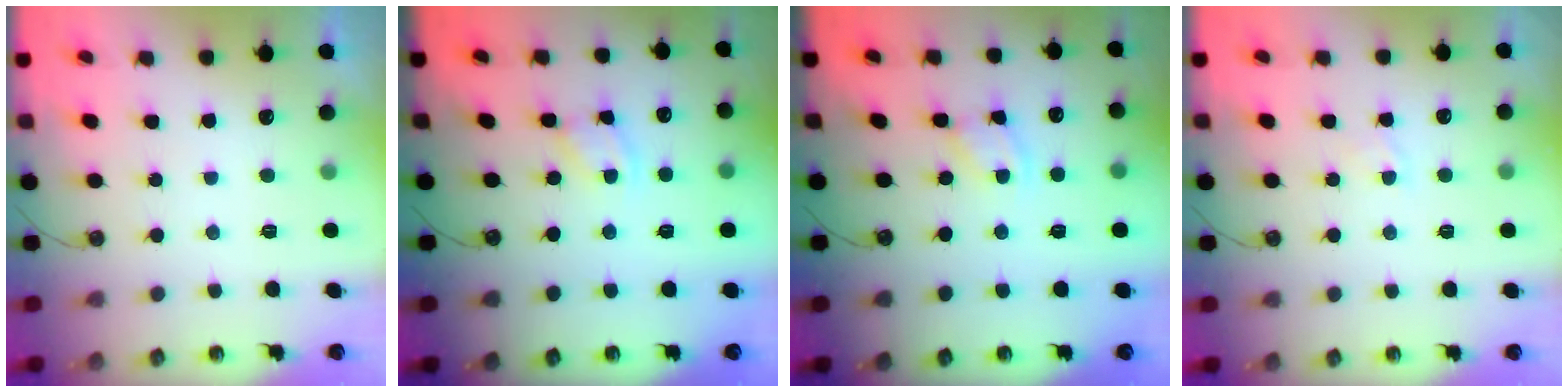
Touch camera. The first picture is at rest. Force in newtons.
{"total": 2.7, "press": 2.7, "slide": 0.4}
{"total": 2.7, "press": 2.7, "slide": 0.4}
{"total": 3.5, "press": 3.5, "slide": 0.5}